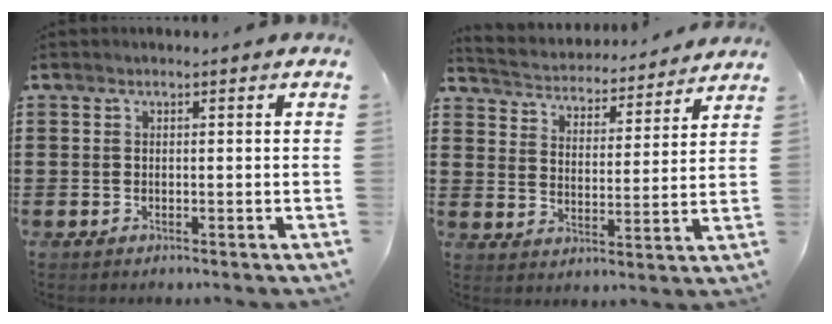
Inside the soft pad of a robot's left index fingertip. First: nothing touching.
{"total": 3.5, "force": [3.5, 0.1, -0.2], "torque": [-0.021, -0.034, 0.052]}